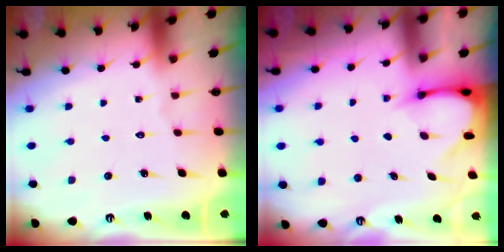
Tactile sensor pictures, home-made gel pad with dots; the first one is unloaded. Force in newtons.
{"total": 3.5, "press": 3.4, "slide": 0.3}